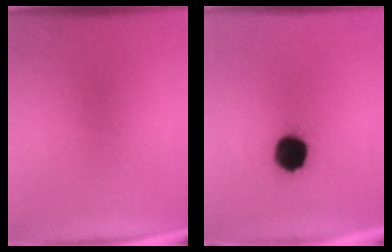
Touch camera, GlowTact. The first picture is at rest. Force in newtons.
{"total": 11.5}